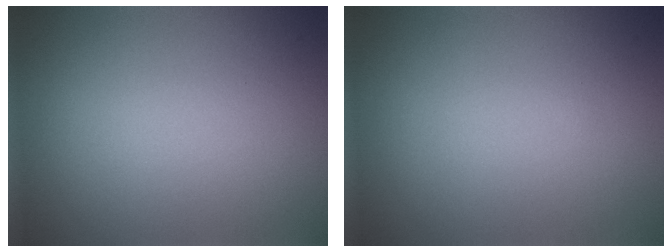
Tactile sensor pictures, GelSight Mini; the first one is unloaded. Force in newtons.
{"total": 0.0}